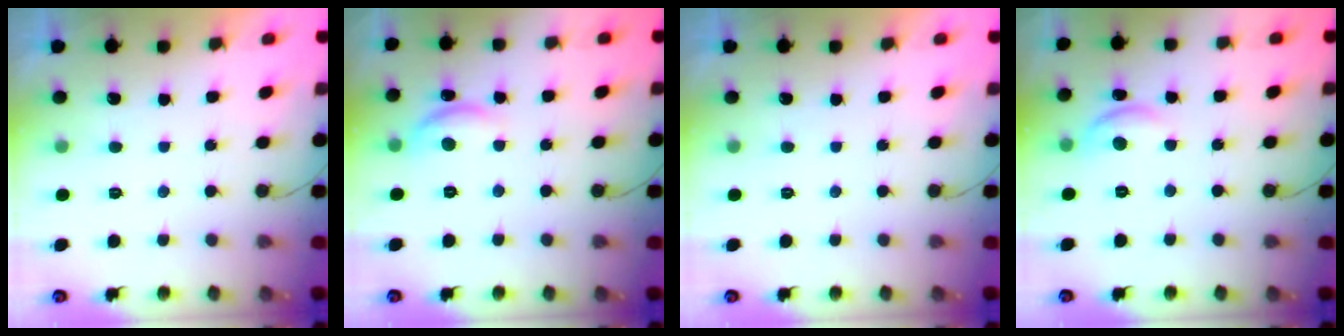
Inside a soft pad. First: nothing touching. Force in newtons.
{"total": 9.5, "press": 9.5, "slide": 0.7}
{"total": 0.0}
{"total": 7.6, "press": 7.6, "slide": 0.7}